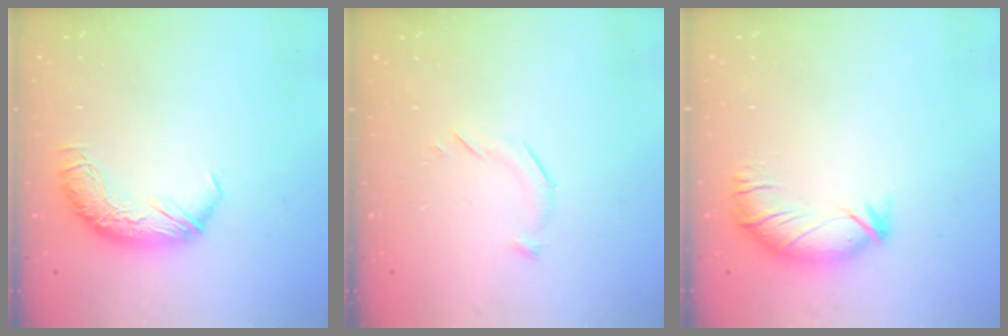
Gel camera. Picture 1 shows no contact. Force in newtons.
{"total": 6.5, "press": 6.4, "slide": 0.7}
{"total": 3.0, "press": 2.5, "slide": 1.7}